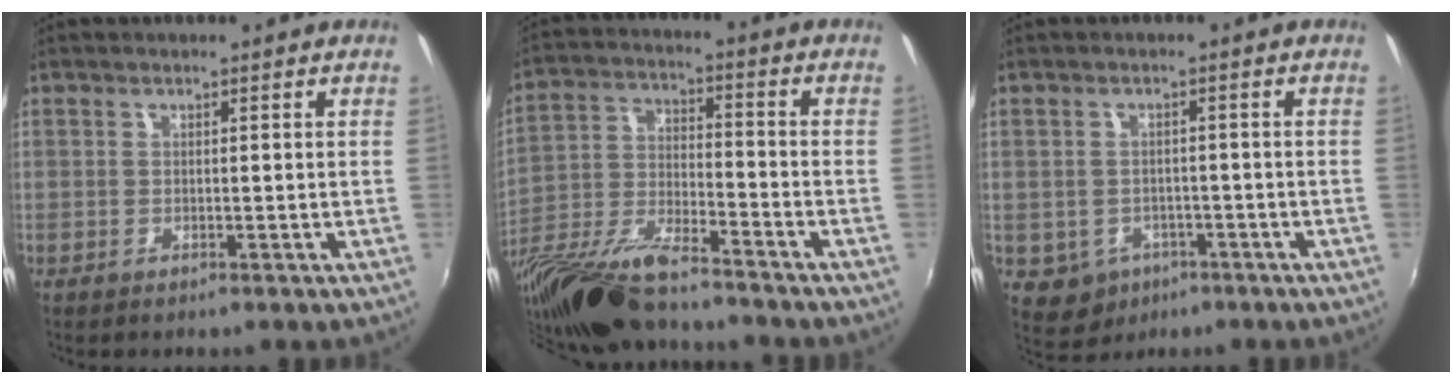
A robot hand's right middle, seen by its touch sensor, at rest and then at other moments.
{"total": 18.3, "force": [-14.4, 3.5, 10.7], "torque": [-0.223, -0.046, -0.270]}
{"total": 6.0, "force": [-2.6, 5.0, 2.0], "torque": [-0.053, -0.004, -0.025]}